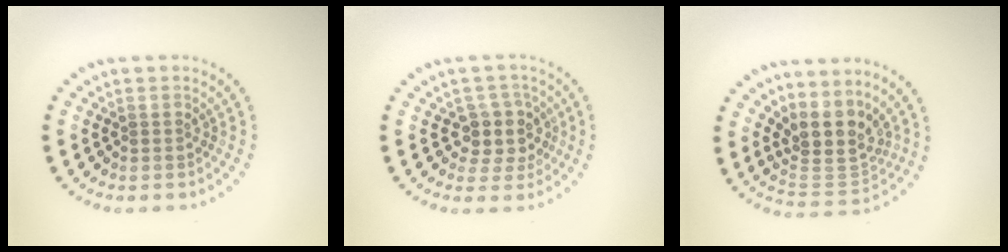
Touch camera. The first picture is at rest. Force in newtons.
{"total": 3.1, "press": 2.5, "slide": 1.7}
{"total": 4.2, "press": 3.3, "slide": 2.5}